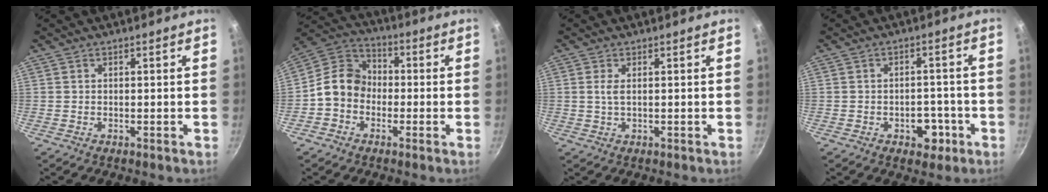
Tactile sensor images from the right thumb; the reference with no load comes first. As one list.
[{"total": 9.4, "force": [-1.9, 7.9, 4.8], "torque": [-0.055, 0.038, -0.061]}, {"total": 1.8, "force": [0.3, 0.7, 1.7], "torque": [-0.037, -0.001, 0.008]}, {"total": 5.5, "force": [-2.3, 3.8, 3.3], "torque": [-0.018, 0.016, -0.024]}]